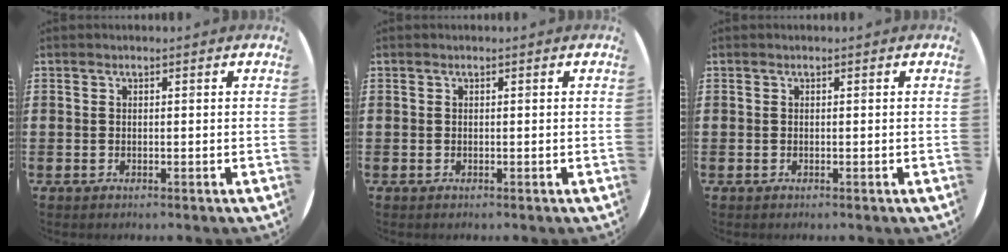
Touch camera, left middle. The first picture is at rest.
{"total": 0.0}
{"total": 0.0}